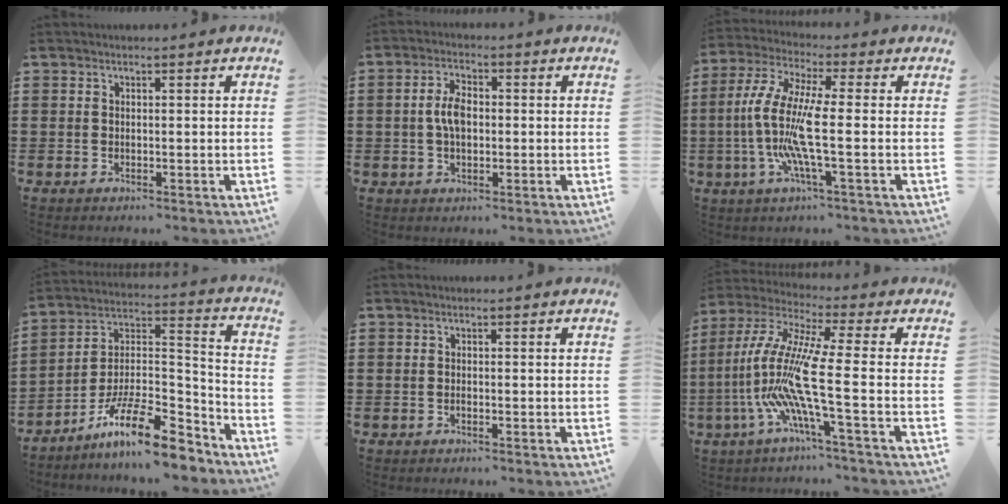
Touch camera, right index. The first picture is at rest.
{"total": 5.0, "force": [-0.1, 2.6, 4.3], "torque": [-0.090, 0.006, -0.005]}
{"total": 11.1, "force": [-1.8, 1.5, 10.8], "torque": [-0.257, -0.028, -0.047]}
{"total": 14.1, "force": [-10.5, 3.1, 8.8], "torque": [-0.155, 0.030, -0.193]}
{"total": 0.0}
{"total": 12.9, "force": [-3.6, 1.3, 12.3], "torque": [-0.284, -0.031, -0.087]}